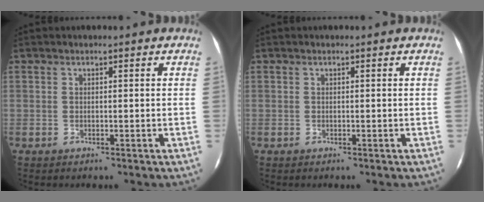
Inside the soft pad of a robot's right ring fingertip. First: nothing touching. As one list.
[{"total": 0.0}]